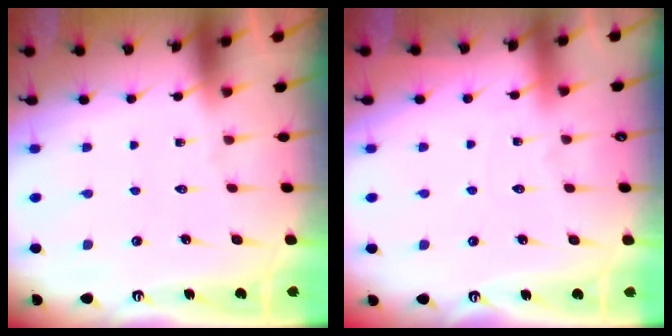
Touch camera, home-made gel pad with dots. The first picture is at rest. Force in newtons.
{"total": 2.2, "press": 2.2, "slide": 0.3}